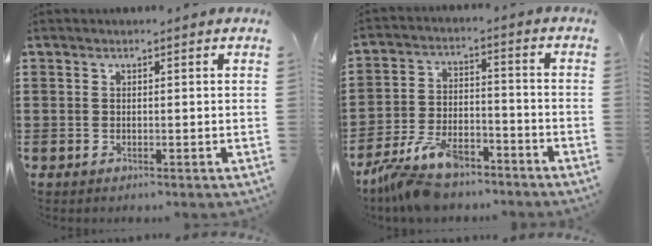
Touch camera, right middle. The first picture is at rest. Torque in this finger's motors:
{"motor_torque": [2.14, 0.00, 0.86, 0.21]}